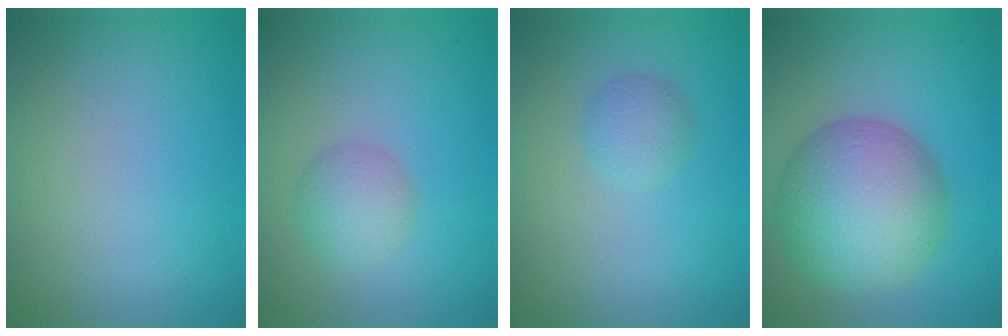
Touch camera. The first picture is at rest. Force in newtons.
{"total": 2.5, "press": 2.5, "slide": 0.1}
{"total": 1.8, "press": 1.8, "slide": 0.1}
{"total": 9.9, "press": 9.8, "slide": 0.5}